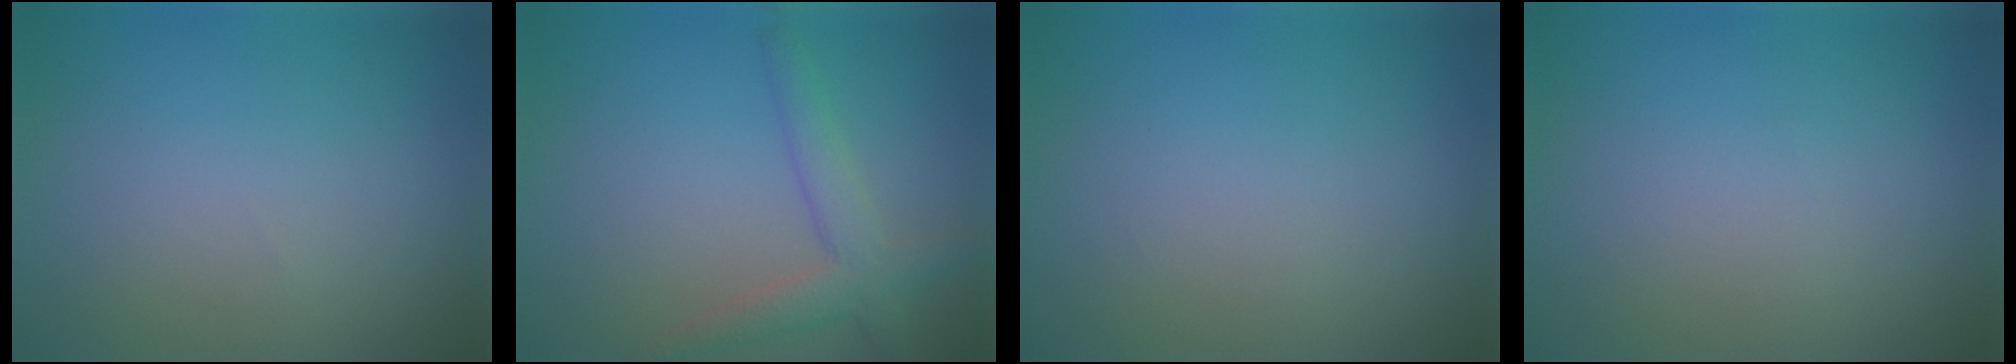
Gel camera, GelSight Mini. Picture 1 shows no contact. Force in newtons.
{"total": 3.3, "press": 3.3, "slide": 0.2}
{"total": 0.0}
{"total": 0.0}